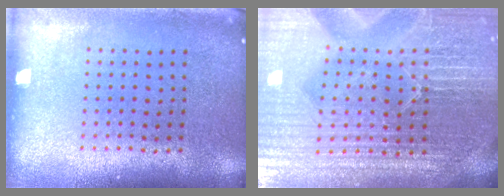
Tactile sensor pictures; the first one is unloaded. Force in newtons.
{"total": 6.7, "press": 5.8, "slide": 3.3}